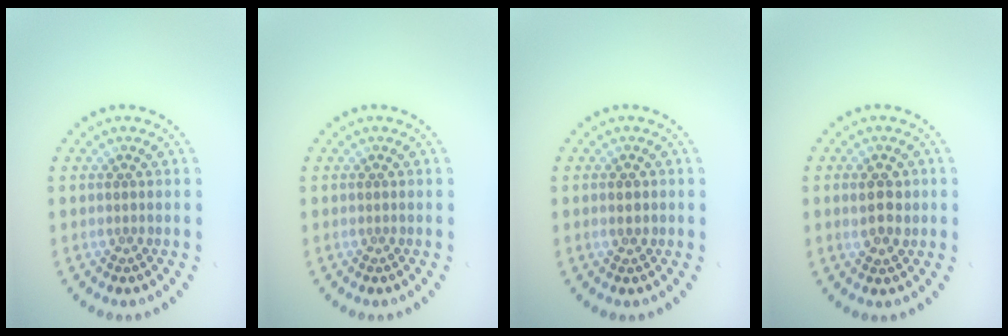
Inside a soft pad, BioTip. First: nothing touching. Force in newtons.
{"total": 0.0}
{"total": 1.6, "press": 1.6, "slide": 0.1}
{"total": 2.7, "press": 2.7, "slide": 0.5}